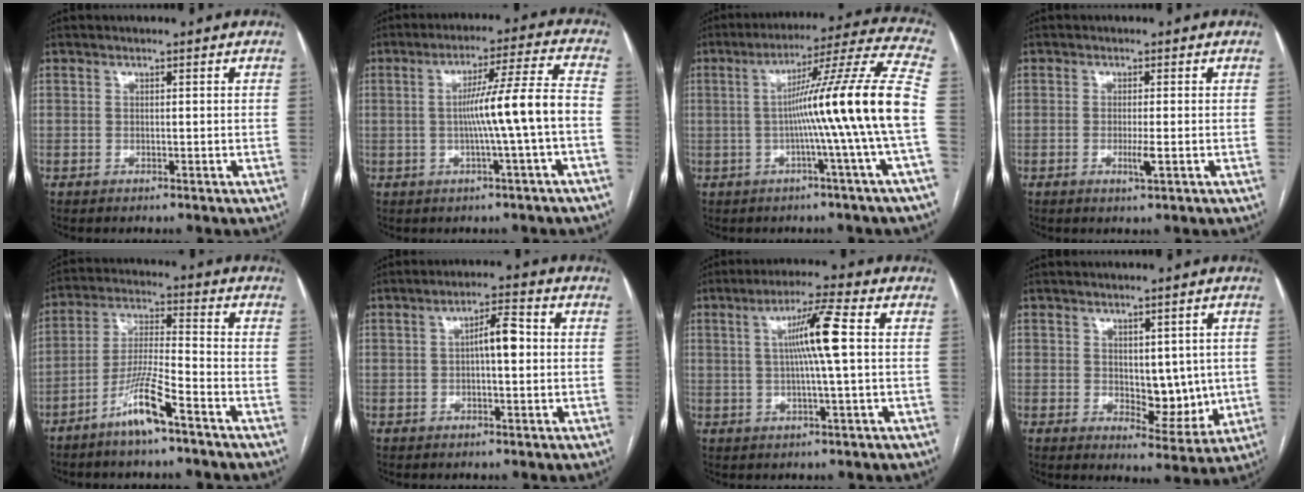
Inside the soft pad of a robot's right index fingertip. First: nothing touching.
{"total": 9.6, "force": [-1.5, -1.4, 9.4], "torque": [-0.153, 0.017, -0.021]}
{"total": 16.3, "force": [-2.0, -3.1, 15.9], "torque": [-0.230, 0.005, -0.039]}
{"total": 2.2, "force": [-0.6, 0.0, 2.2], "torque": [-0.040, -0.006, -0.010]}
{"total": 8.8, "force": [-5.6, 0.3, 6.7], "torque": [-0.138, -0.007, -0.110]}
{"total": 4.6, "force": [0.2, 1.1, 4.5], "torque": [-0.075, 0.014, 0.000]}
{"total": 7.9, "force": [1.1, -0.7, 7.8], "torque": [-0.137, 0.006, 0.019]}
{"total": 7.0, "force": [0.3, 3.8, 5.9], "torque": [-0.067, -0.005, 0.019]}